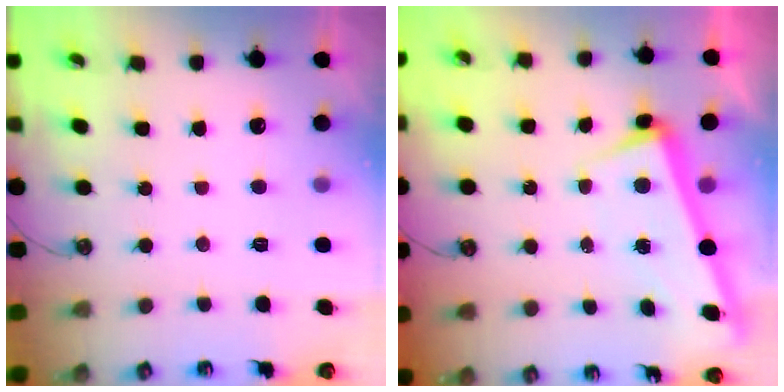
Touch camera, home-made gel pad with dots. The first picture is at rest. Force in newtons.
{"total": 1.9, "press": 1.6, "slide": 1.1}